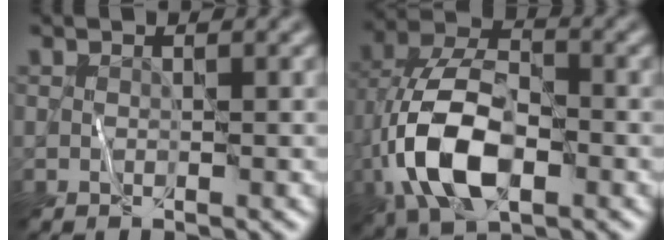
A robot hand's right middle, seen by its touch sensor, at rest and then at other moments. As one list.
[{"total": 10.2, "force": [-2.9, 5.6, 8.1], "torque": [-0.176, 0.003, -0.067]}]